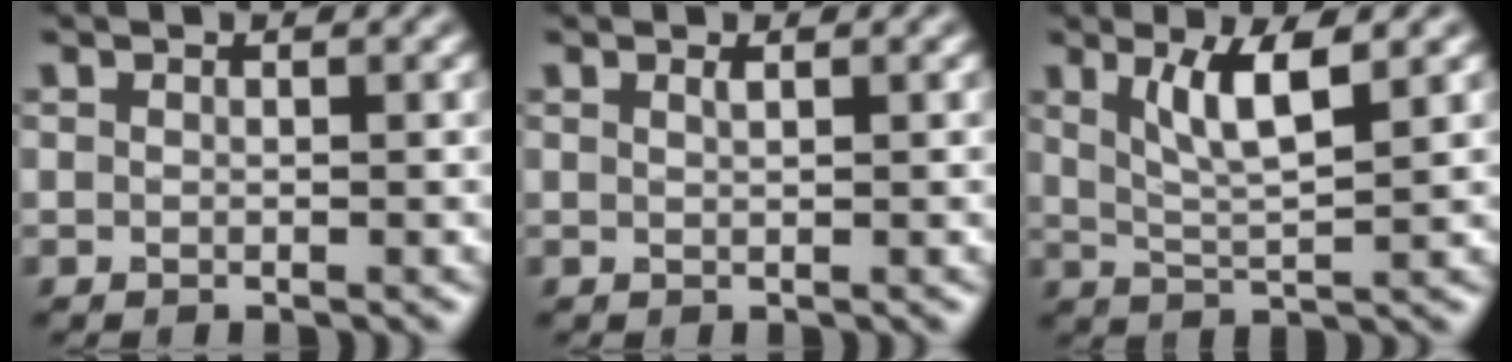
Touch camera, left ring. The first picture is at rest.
{"total": 0.6, "force": [0.4, 0.2, 0.5], "torque": [-0.004, 0.000, 0.007]}
{"total": 4.7, "force": [2.0, 1.1, 4.1], "torque": [-0.075, -0.004, 0.040]}